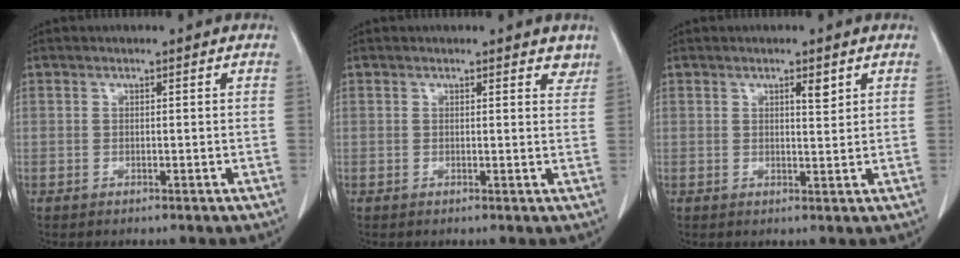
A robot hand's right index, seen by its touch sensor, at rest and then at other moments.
{"total": 3.0, "force": [2.7, 1.1, 0.9], "torque": [0.006, -0.009, 0.018]}
{"total": 2.1, "force": [1.2, 0.5, 1.6], "torque": [-0.026, -0.004, 0.018]}